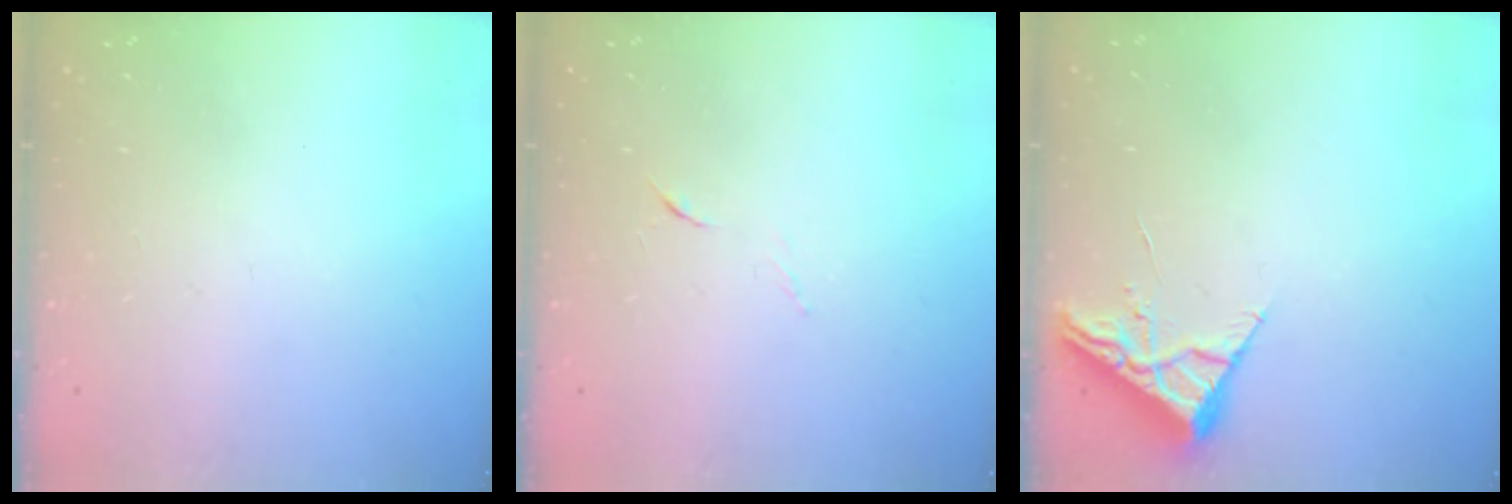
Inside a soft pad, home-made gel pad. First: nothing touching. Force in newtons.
{"total": 4.1, "press": 4.0, "slide": 1.1}
{"total": 3.9, "press": 3.9, "slide": 0.5}